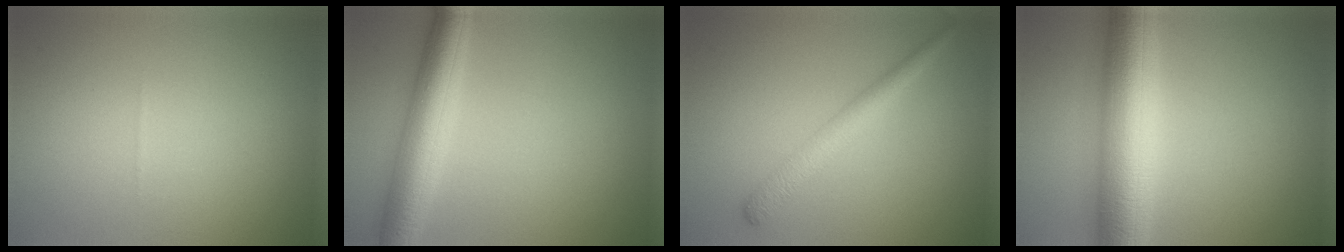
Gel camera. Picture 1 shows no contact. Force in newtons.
{"total": 5.8, "press": 5.8, "slide": 0.0}
{"total": 2.7, "press": 2.7, "slide": 0.1}
{"total": 9.6, "press": 9.6, "slide": 0.1}